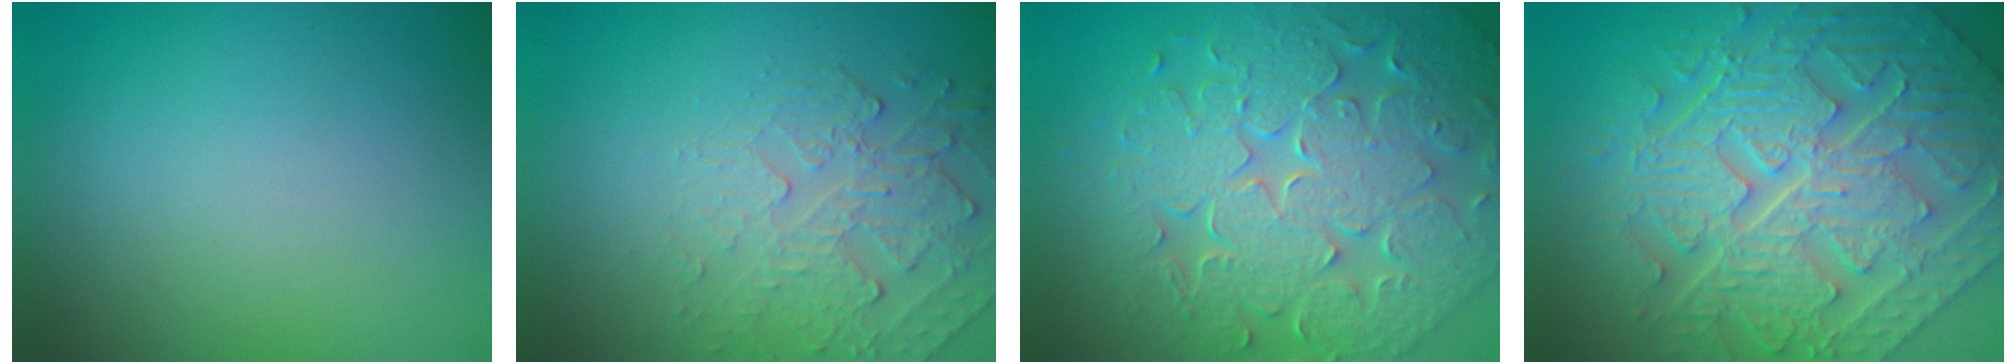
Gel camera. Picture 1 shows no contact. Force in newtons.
{"total": 2.4, "press": 1.7, "slide": 1.7}
{"total": 9.5, "press": 6.7, "slide": 6.7}
{"total": 11.0, "press": 7.8, "slide": 7.8}